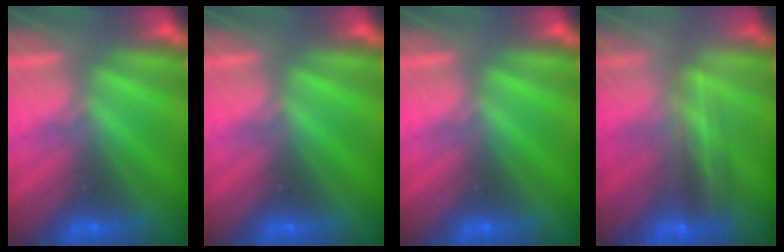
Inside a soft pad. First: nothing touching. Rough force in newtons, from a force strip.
{"total": 0.0}
{"total": 0.0}
{"total": 2.4}